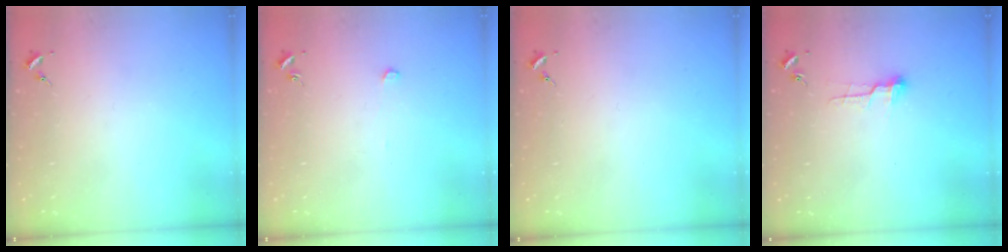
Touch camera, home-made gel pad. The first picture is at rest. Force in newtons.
{"total": 2.9, "press": 2.9, "slide": 0.1}
{"total": 0.0}
{"total": 8.7, "press": 8.7, "slide": 0.5}